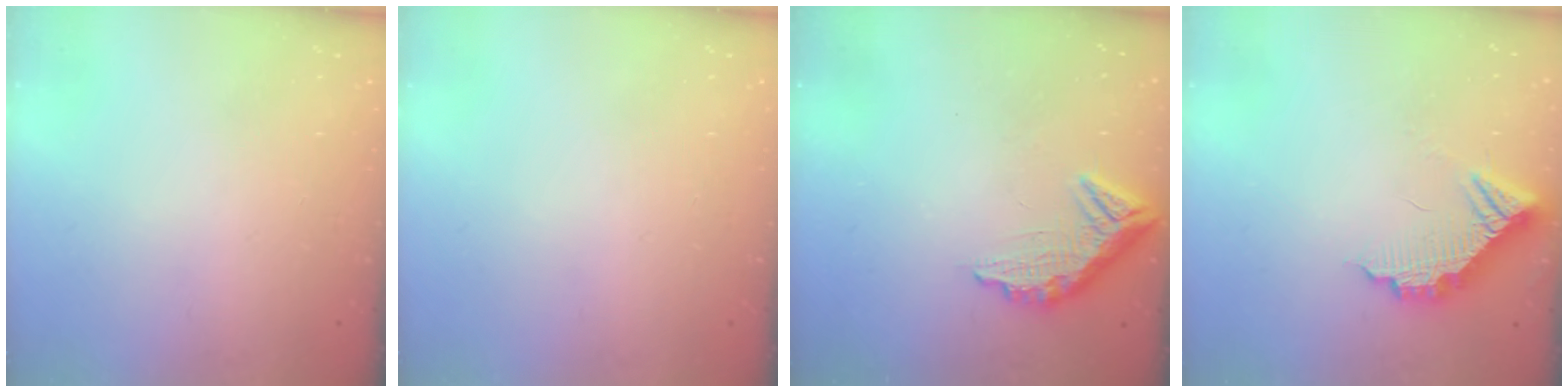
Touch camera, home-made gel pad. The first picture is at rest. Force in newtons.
{"total": 0.0}
{"total": 10.8, "press": 10.8, "slide": 0.8}
{"total": 10.2, "press": 10.2, "slide": 0.4}